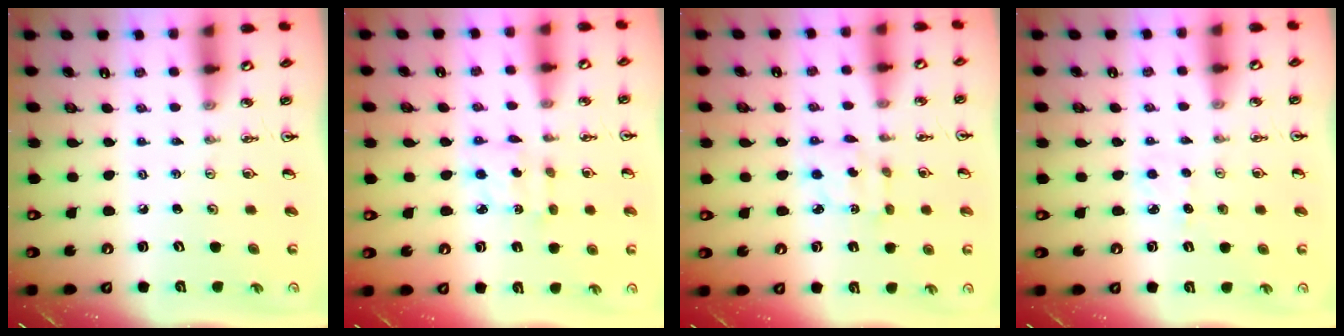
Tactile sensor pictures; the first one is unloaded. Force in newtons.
{"total": 2.5, "press": 2.5, "slide": 0.1}
{"total": 2.7, "press": 2.7, "slide": 0.2}
{"total": 3.8, "press": 3.8, "slide": 0.5}